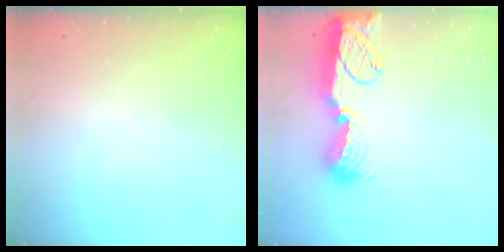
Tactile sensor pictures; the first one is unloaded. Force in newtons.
{"total": 16.5, "press": 16.4, "slide": 1.6}